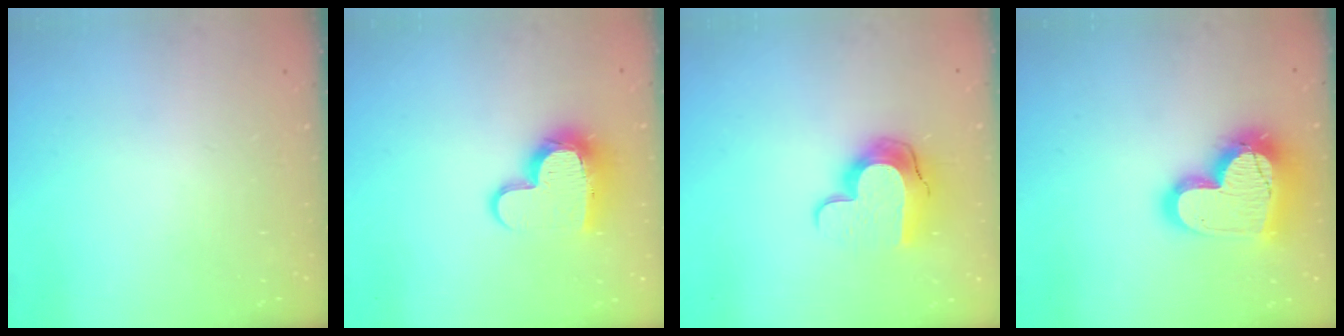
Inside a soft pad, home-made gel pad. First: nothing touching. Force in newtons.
{"total": 13.0, "press": 13.0, "slide": 1.2}
{"total": 12.5, "press": 12.5, "slide": 0.7}
{"total": 21.6, "press": 21.5, "slide": 1.7}